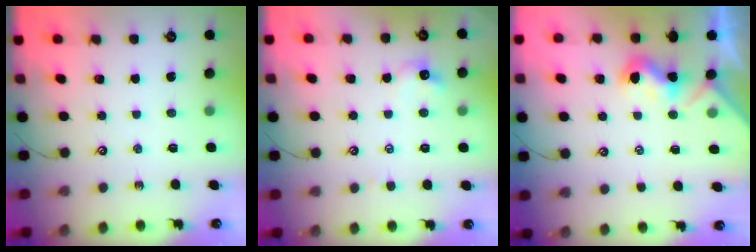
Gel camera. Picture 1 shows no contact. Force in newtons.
{"total": 2.4, "press": 2.4, "slide": 0.4}
{"total": 0.9, "press": 0.8, "slide": 0.2}